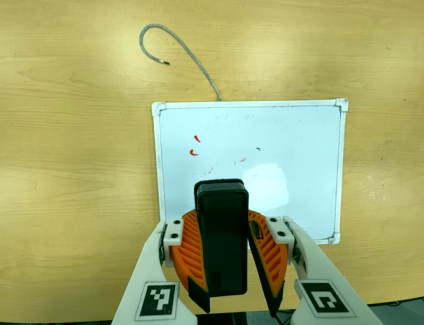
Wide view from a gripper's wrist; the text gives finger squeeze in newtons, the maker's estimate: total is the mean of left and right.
{"total": 9.8, "left": 10.0, "right": 9.5}